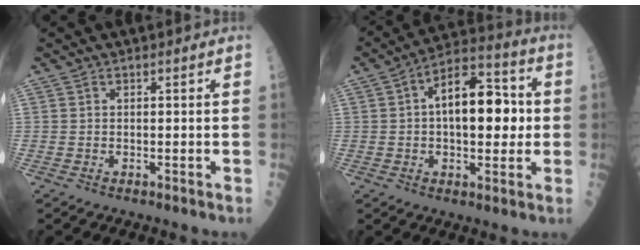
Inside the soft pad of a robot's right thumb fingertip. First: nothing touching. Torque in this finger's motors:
{"motor_torque": [1.63, 1.63, 0.62, -0.51, 0.40]}